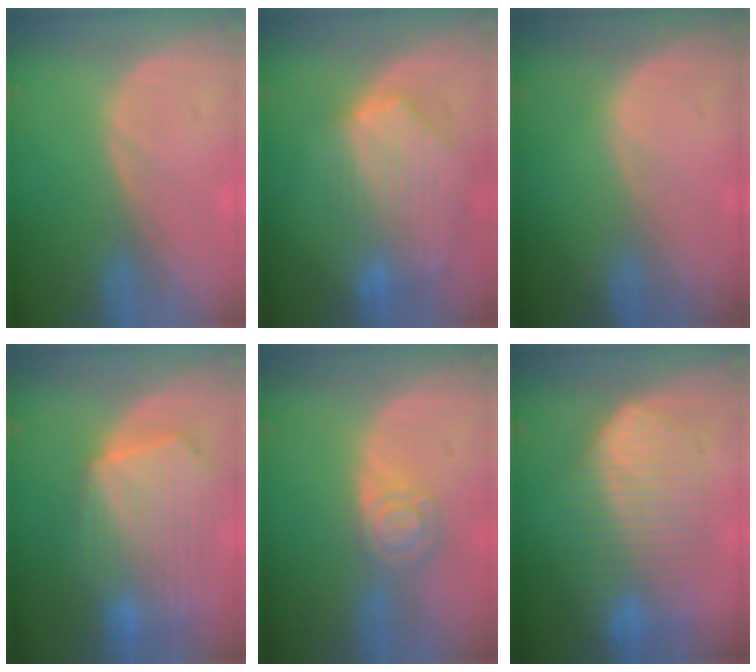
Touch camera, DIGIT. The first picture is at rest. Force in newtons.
{"total": 8.8, "press": 7.9, "slide": 3.9}
{"total": 0.0}
{"total": 10.7, "press": 9.3, "slide": 5.2}
{"total": 5.4, "press": 4.8, "slide": 2.5}
{"total": 10.3, "press": 10.3, "slide": 0.4}